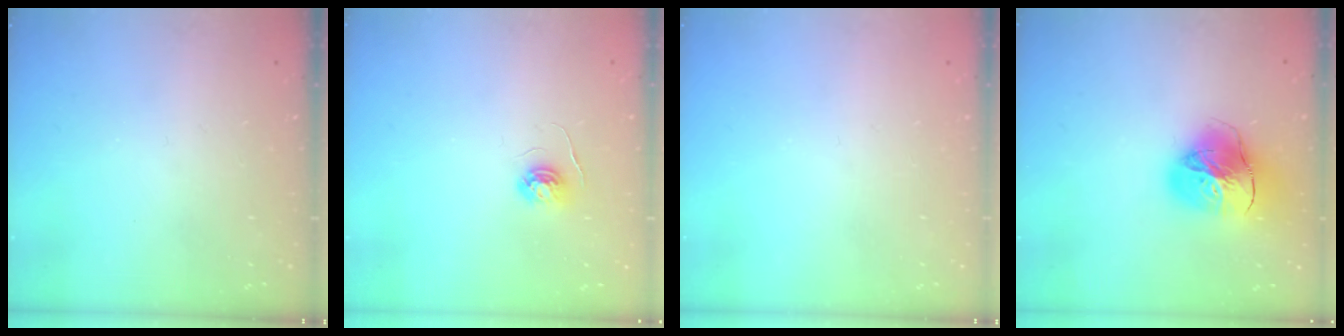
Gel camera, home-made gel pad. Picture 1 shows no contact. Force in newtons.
{"total": 4.0, "press": 4.0, "slide": 0.5}
{"total": 0.0}
{"total": 17.8, "press": 17.7, "slide": 2.1}